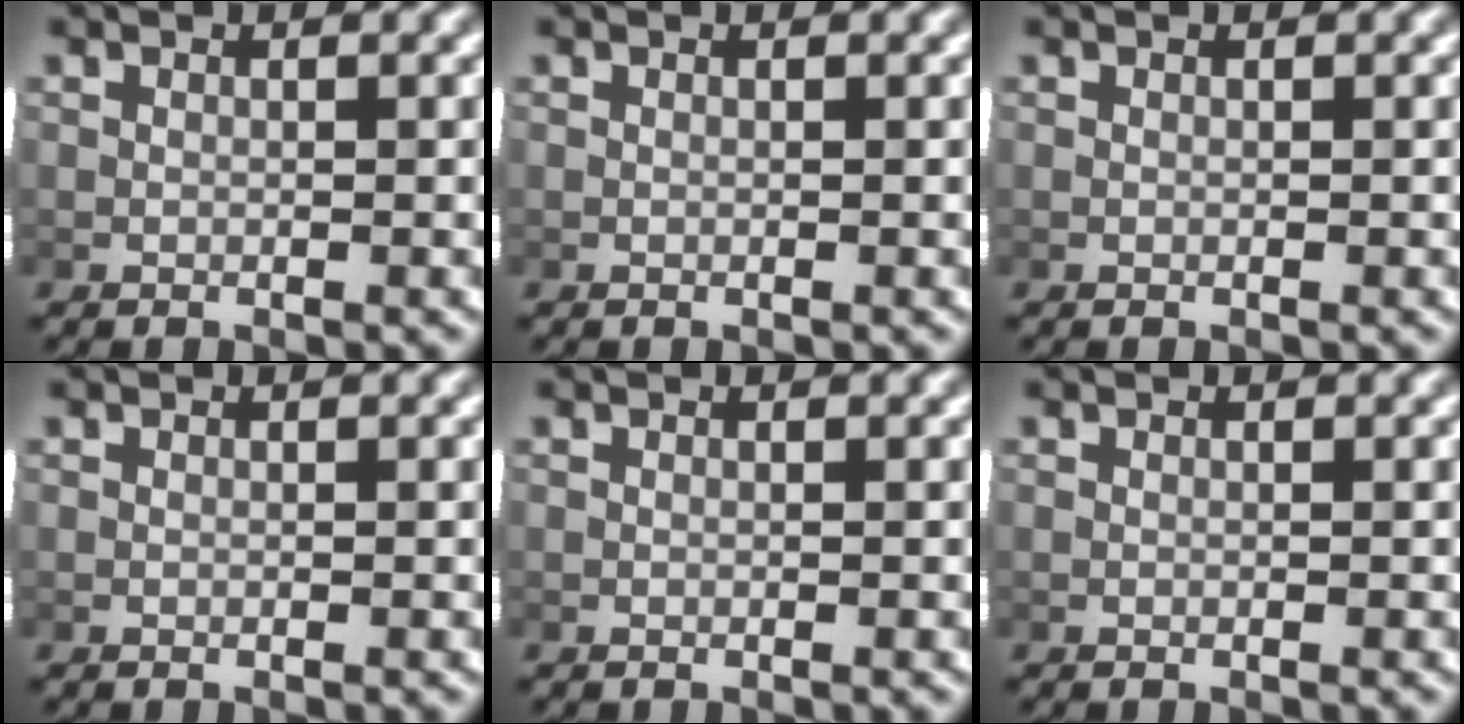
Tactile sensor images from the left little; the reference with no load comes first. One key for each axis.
{"total": 0.0}
{"total": 0.0}
{"total": 0.0}
{"total": 0.0}
{"total": 0.0}